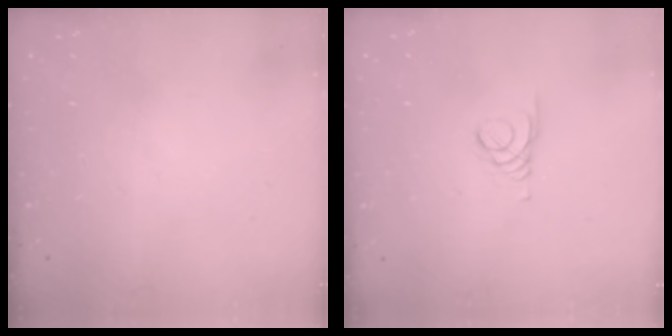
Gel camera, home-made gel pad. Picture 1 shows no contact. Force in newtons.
{"total": 1.4, "press": 1.4, "slide": 0.2}